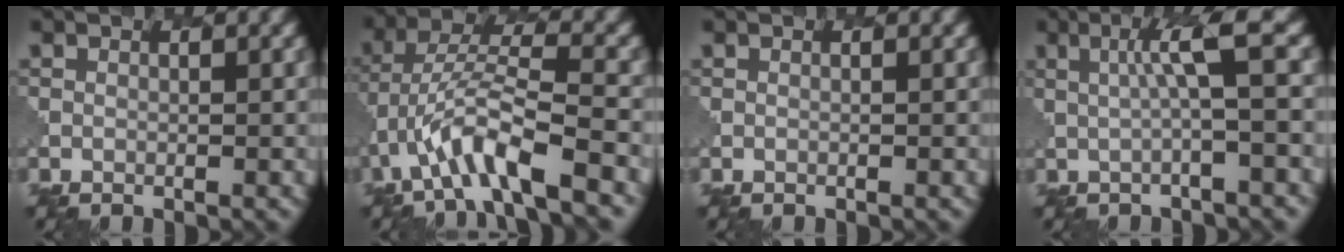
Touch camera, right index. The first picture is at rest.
{"total": 7.2, "force": [-3.8, 1.6, 5.9], "torque": [-0.112, 0.007, -0.072]}
{"total": 0.0}
{"total": 4.1, "force": [1.0, 0.4, 4.0], "torque": [-0.064, 0.008, 0.018]}